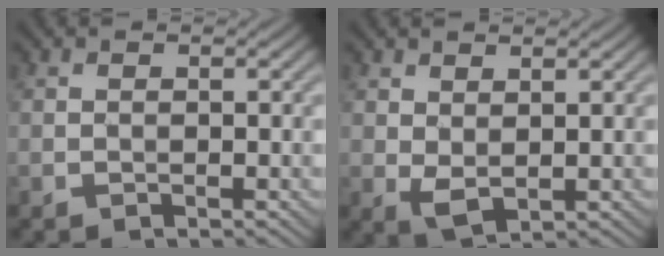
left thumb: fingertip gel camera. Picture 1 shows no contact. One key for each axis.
{"total": 1.8, "fx": 1.1, "fy": 0.8, "fz": 1.3, "tx": -0.030, "ty": -0.001, "tz": 0.024}